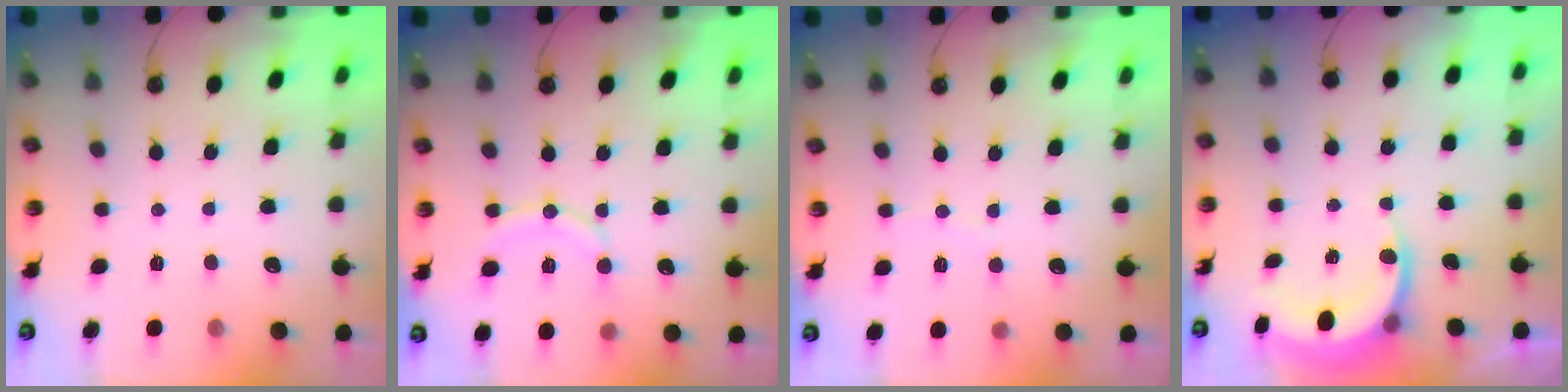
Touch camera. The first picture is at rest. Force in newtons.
{"total": 9.8, "press": 9.7, "slide": 1.5}
{"total": 3.0, "press": 3.0, "slide": 0.2}
{"total": 5.7, "press": 5.6, "slide": 1.2}